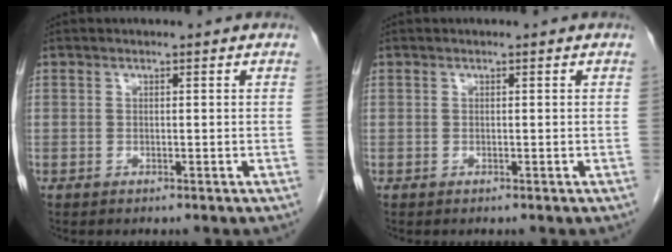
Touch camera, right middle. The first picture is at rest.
{"total": 0.0}